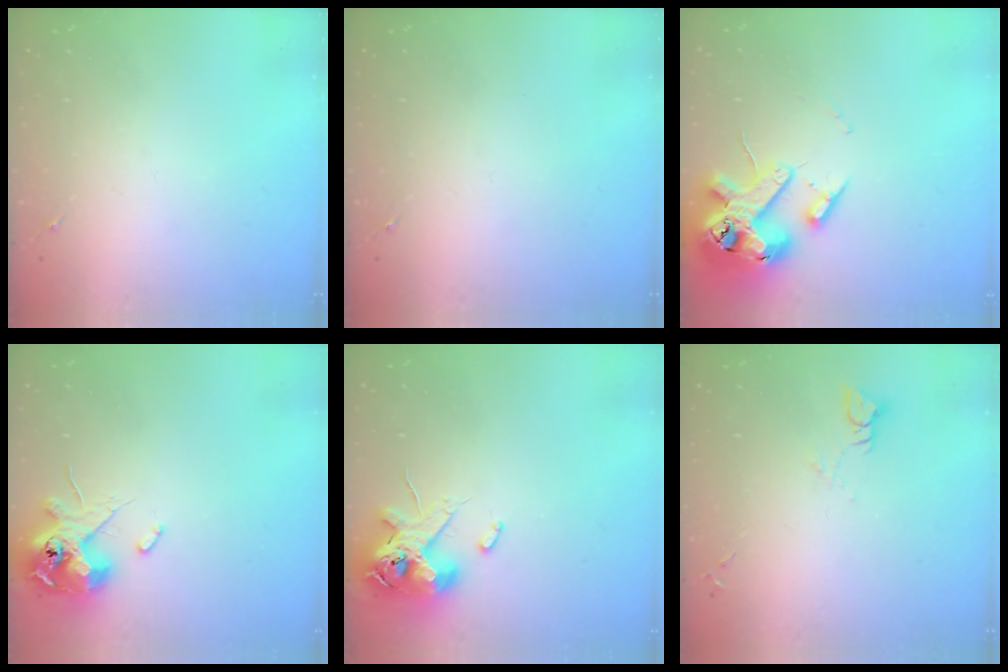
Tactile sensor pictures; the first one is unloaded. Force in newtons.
{"total": 0.0}
{"total": 18.6, "press": 18.4, "slide": 2.8}
{"total": 12.4, "press": 12.2, "slide": 2.1}
{"total": 12.9, "press": 12.7, "slide": 2.2}
{"total": 3.5, "press": 3.5, "slide": 0.3}